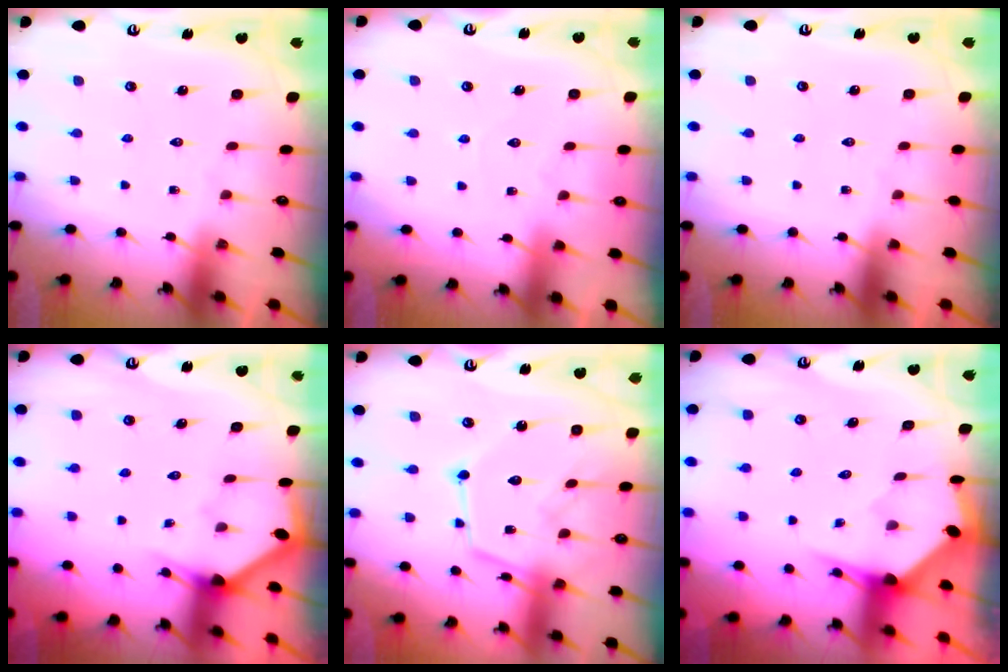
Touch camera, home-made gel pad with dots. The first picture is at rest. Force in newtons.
{"total": 2.7, "press": 2.7, "slide": 0.3}
{"total": 0.0}
{"total": 2.6, "press": 2.6, "slide": 0.3}
{"total": 14.3, "press": 14.2, "slide": 1.3}
{"total": 3.2, "press": 3.1, "slide": 0.3}